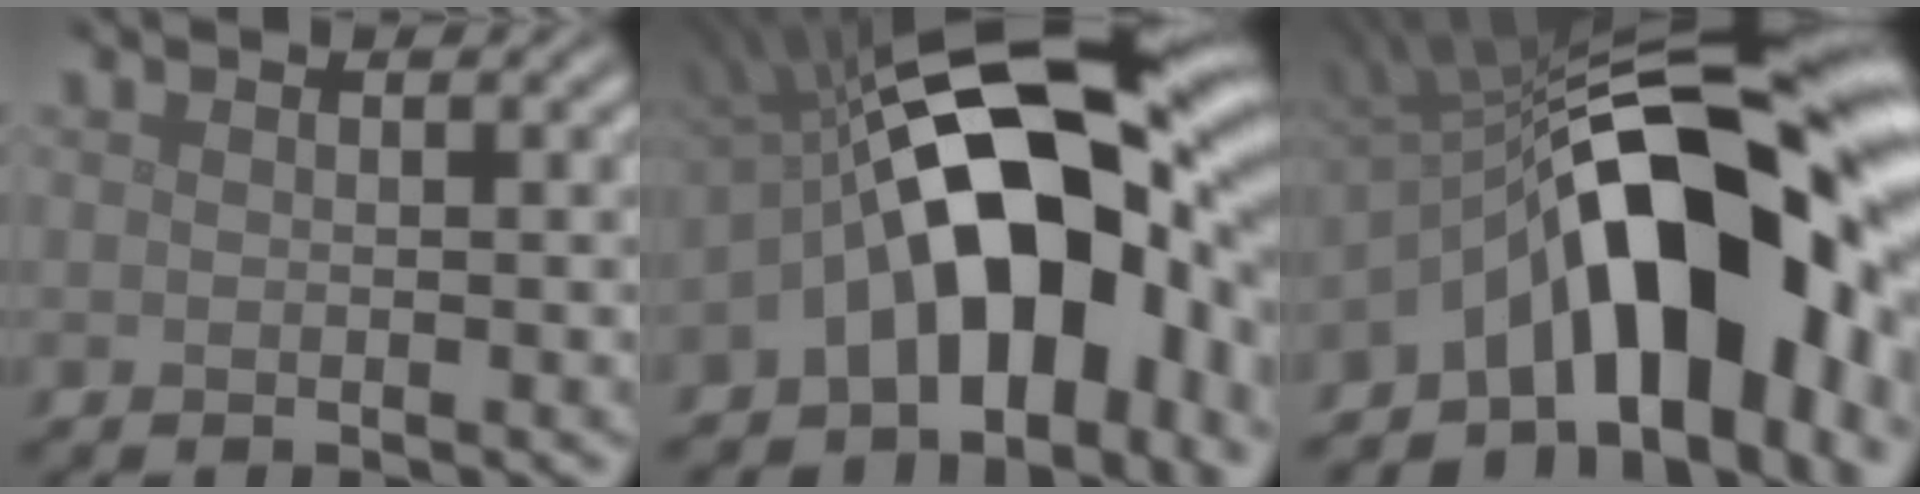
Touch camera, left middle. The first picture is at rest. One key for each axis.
{"total": 16.4, "fx": -2.1, "fy": 8.6, "fz": 13.8, "tx": -0.184, "ty": 0.034, "tz": -0.051}
{"total": 16.3, "fx": -4.0, "fy": 7.7, "fz": 13.8, "tx": -0.160, "ty": 0.033, "tz": -0.081}